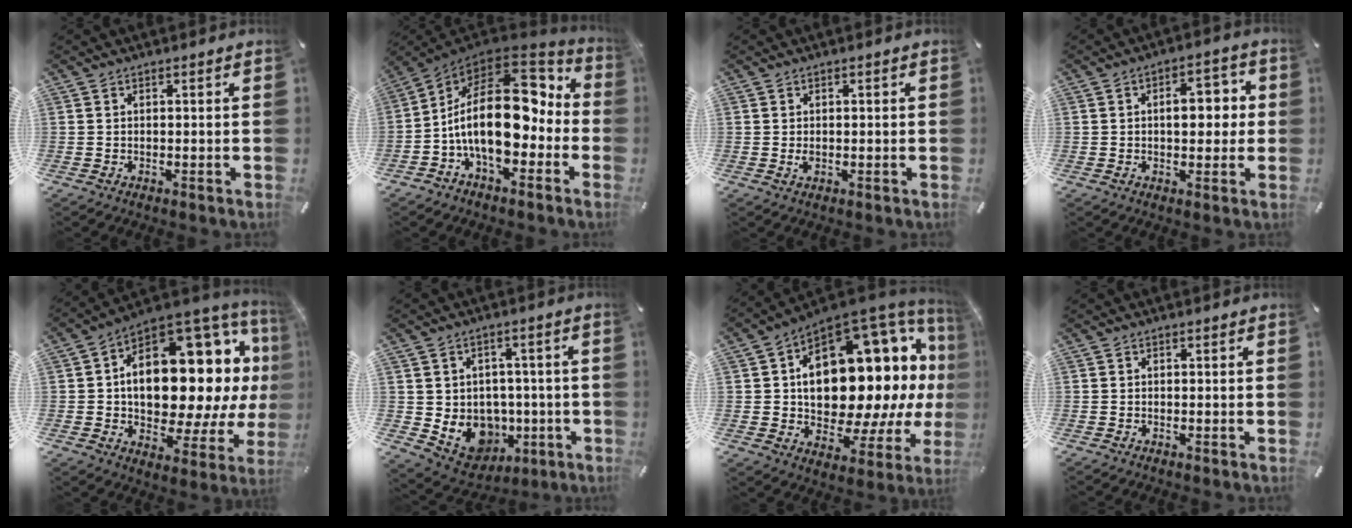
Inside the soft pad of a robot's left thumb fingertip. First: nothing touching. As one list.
[{"total": 22.7, "force": [0.6, 12.4, 19.0], "torque": [-0.350, -0.006, 0.017]}, {"total": 1.2, "force": [0.0, 0.8, 0.9], "torque": [-0.018, 0.003, -0.002]}, {"total": 8.2, "force": [0.8, 4.9, 6.6], "torque": [-0.079, -0.001, 0.003]}, {"total": 22.4, "force": [3.3, 12.9, 18.0], "torque": [-0.263, -0.057, 0.056]}, {"total": 9.6, "force": [-1.2, 9.1, 2.9], "torque": [-0.046, -0.013, -0.006]}, {"total": 24.5, "force": [5.0, 14.2, 19.3], "torque": [-0.294, -0.071, 0.086]}, {"total": 0.0}]